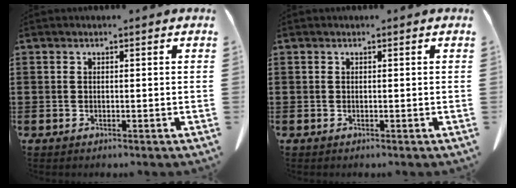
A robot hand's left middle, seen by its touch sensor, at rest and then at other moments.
{"total": 0.0}